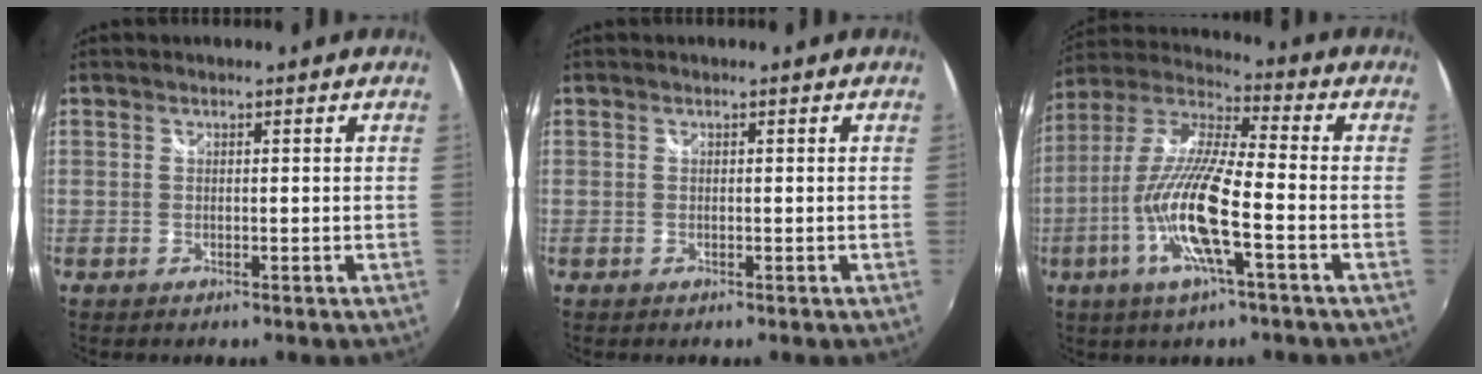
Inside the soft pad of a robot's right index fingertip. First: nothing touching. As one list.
[{"total": 0.0}, {"total": 15.9, "force": [-5.6, 2.3, 14.7], "torque": [-0.294, -0.015, -0.113]}]